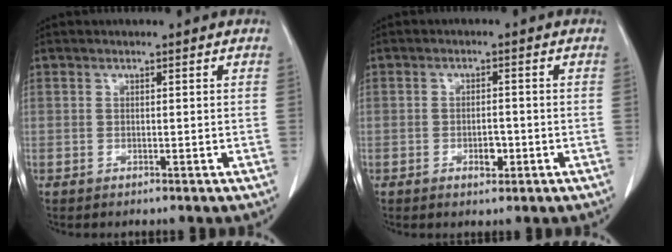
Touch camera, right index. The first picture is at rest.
{"total": 2.6, "force": [-1.1, 1.2, 2.1], "torque": [-0.036, 0.003, -0.012]}